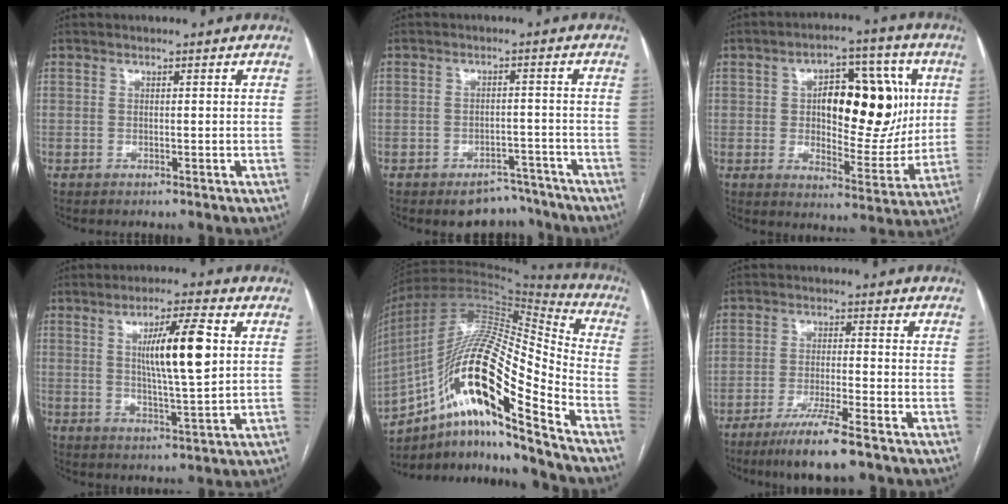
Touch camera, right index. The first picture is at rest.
{"total": 6.1, "force": [-5.3, 2.8, 1.0], "torque": [0.008, 0.011, -0.074]}
{"total": 16.9, "force": [2.9, 7.5, 14.8], "torque": [-0.208, 0.027, 0.052]}
{"total": 10.5, "force": [2.3, 1.0, 10.2], "torque": [-0.171, 0.000, 0.040]}
{"total": 23.7, "force": [-12.6, 3.4, 19.8], "torque": [-0.374, 0.008, -0.220]}
{"total": 8.5, "force": [-5.9, 0.0, 6.0], "torque": [-0.107, -0.022, -0.103]}